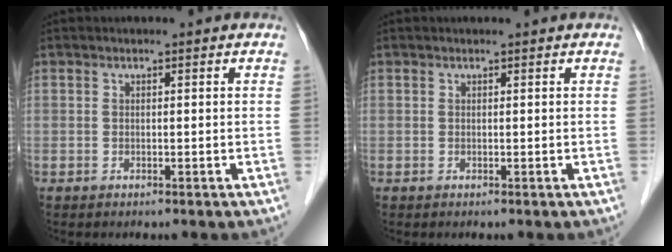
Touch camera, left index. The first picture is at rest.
{"total": 0.0}